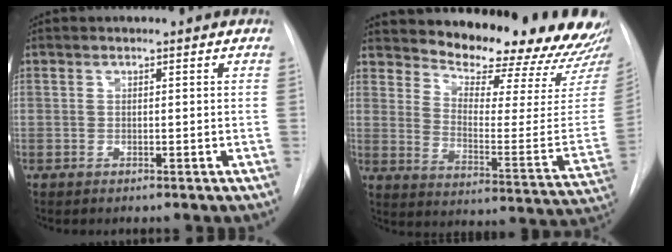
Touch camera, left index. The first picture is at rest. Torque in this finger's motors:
{"motor_torque": [0.26, -0.48, 0.52, 0.07]}